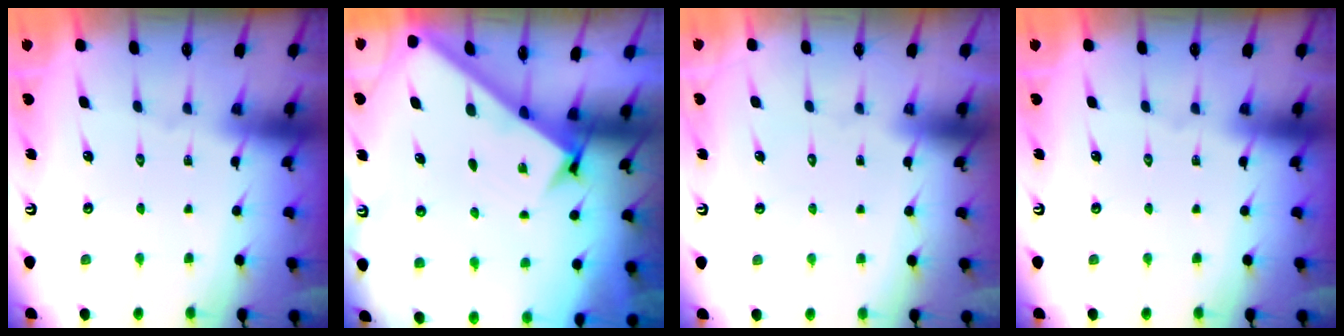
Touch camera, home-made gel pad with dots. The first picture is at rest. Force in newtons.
{"total": 2.9, "press": 2.9, "slide": 0.4}
{"total": 1.6, "press": 1.6, "slide": 0.1}
{"total": 0.0}